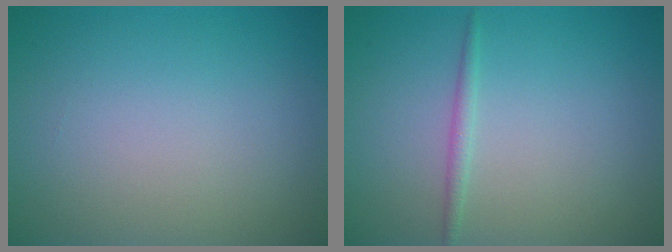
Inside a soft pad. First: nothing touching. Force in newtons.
{"total": 1.0, "press": 1.0, "slide": 0.0}